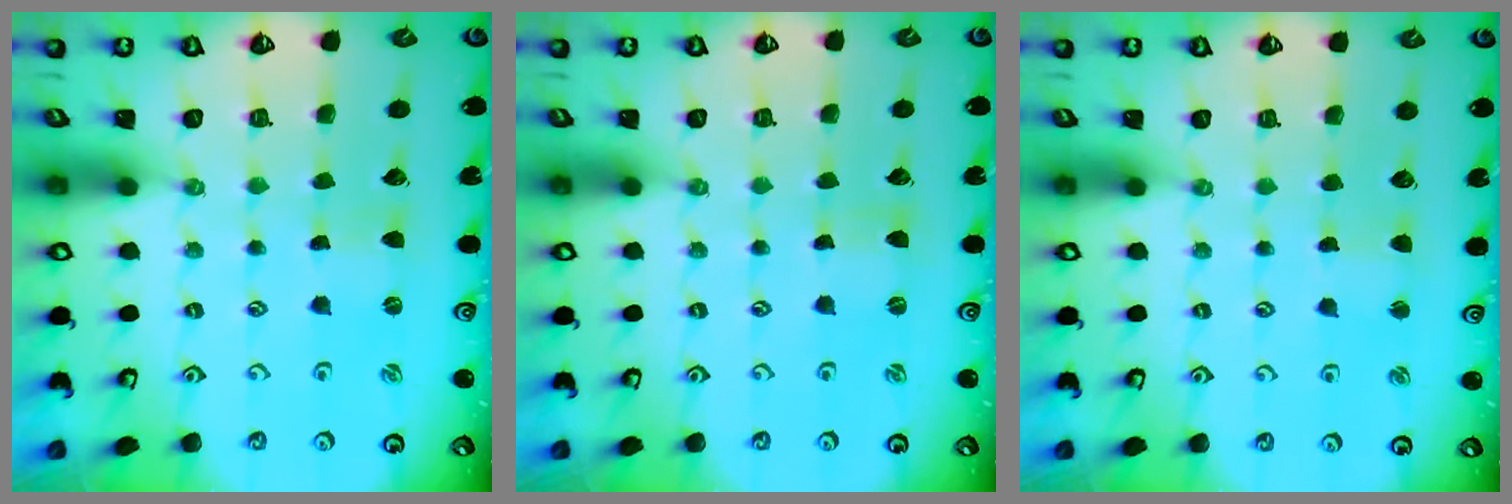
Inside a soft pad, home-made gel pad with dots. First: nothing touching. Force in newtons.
{"total": 0.0}
{"total": 1.8, "press": 1.7, "slide": 0.3}